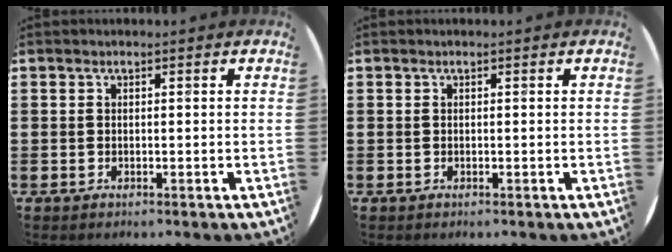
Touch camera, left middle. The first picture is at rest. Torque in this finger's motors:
{"motor_torque": [0.00, 0.00, 0.00, 0.00]}